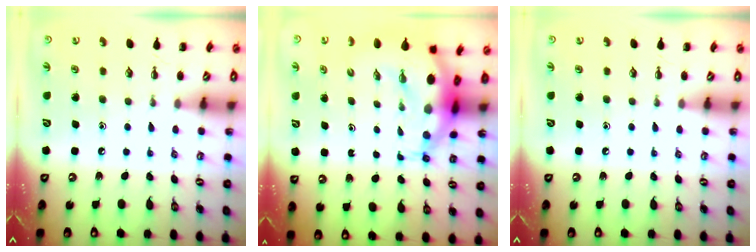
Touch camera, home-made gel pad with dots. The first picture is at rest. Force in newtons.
{"total": 8.6, "press": 8.2, "slide": 2.3}
{"total": 0.0}